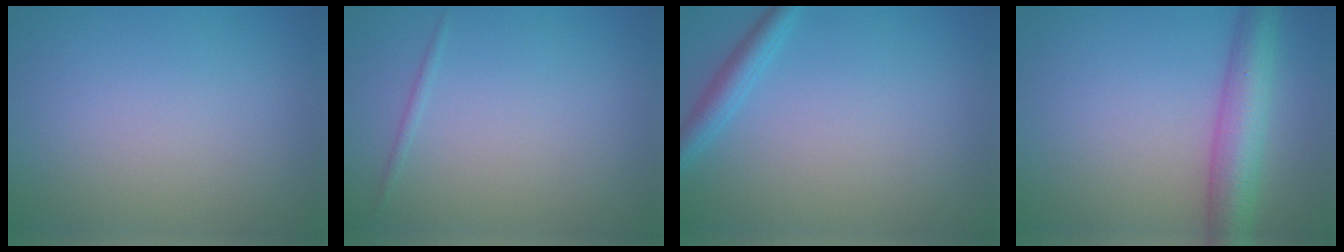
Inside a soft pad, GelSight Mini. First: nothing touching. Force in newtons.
{"total": 0.6, "press": 0.6, "slide": 0.1}
{"total": 2.2, "press": 2.2, "slide": 0.1}
{"total": 5.7, "press": 5.7, "slide": 0.1}